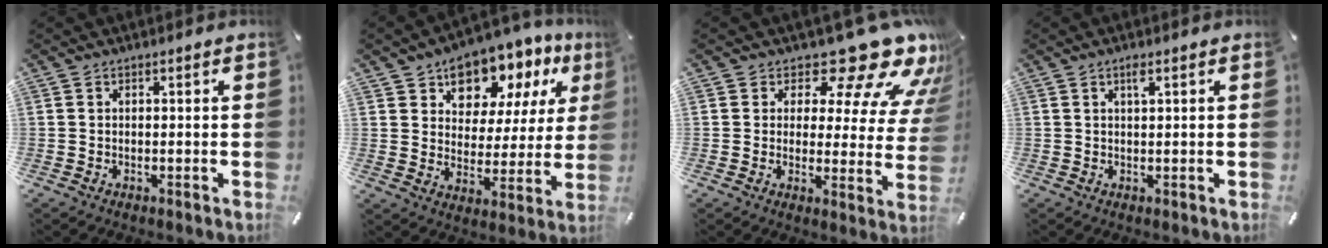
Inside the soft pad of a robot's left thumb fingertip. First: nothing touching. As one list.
[{"total": 11.1, "force": [8.4, 6.9, 2.4], "torque": [-0.046, -0.074, 0.152]}, {"total": 15.9, "force": [11.4, 6.7, 8.9], "torque": [-0.119, -0.093, 0.186]}, {"total": 1.8, "force": [0.8, 0.4, 1.5], "torque": [-0.032, 0.003, 0.013]}]